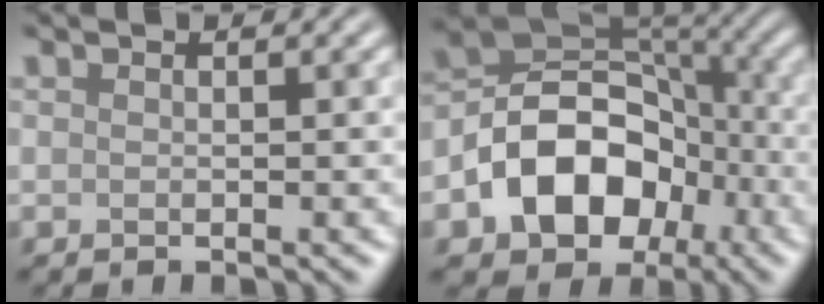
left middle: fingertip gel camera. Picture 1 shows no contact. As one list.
[{"total": 10.1, "force": [-3.7, 7.3, 6.0], "torque": [-0.085, 0.001, -0.069]}]